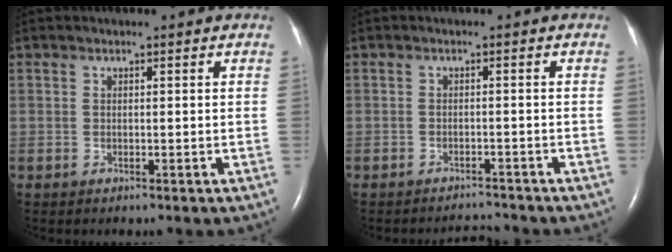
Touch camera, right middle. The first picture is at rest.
{"total": 2.4, "force": [-2.3, -0.3, -0.6], "torque": [0.006, -0.009, -0.030]}